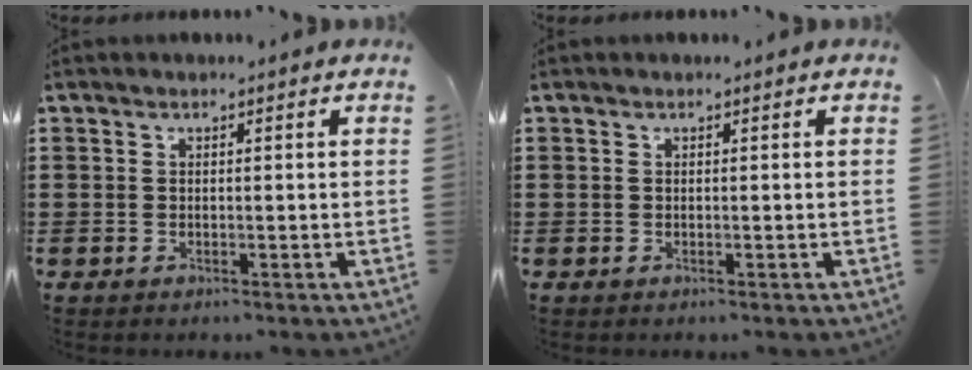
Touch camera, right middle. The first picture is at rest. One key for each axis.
{"total": 0.0}